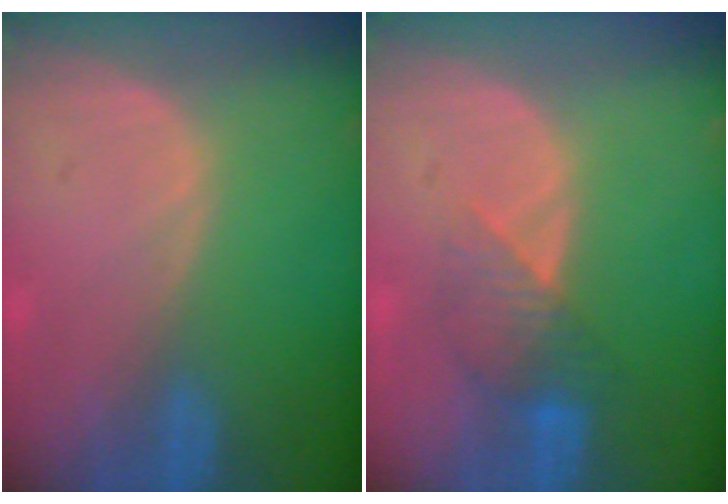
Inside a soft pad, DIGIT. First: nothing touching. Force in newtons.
{"total": 3.9, "press": 3.8, "slide": 0.8}